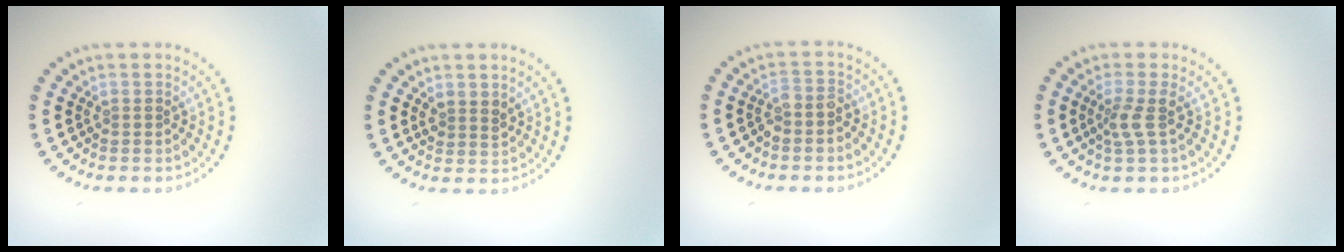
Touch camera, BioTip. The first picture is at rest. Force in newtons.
{"total": 1.4, "press": 1.2, "slide": 0.7}
{"total": 1.6, "press": 1.4, "slide": 0.7}
{"total": 1.9, "press": 1.4, "slide": 1.3}